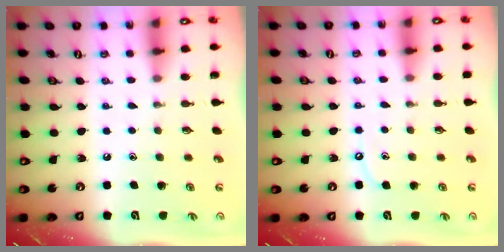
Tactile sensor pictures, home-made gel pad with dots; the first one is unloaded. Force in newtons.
{"total": 4.7, "press": 4.7, "slide": 0.6}